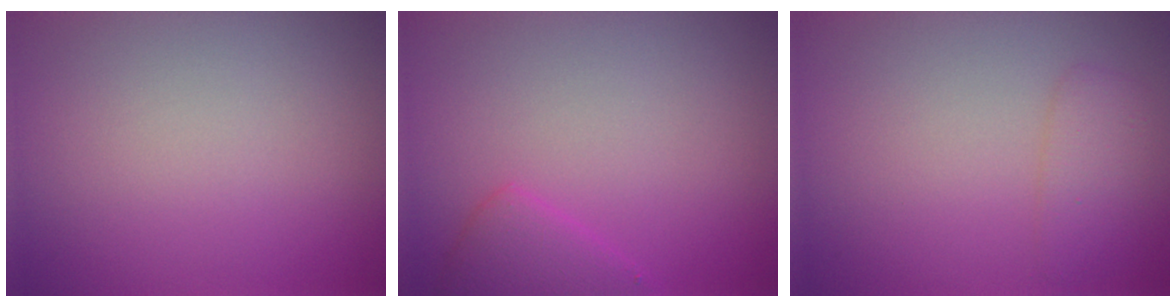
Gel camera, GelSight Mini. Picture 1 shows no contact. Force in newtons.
{"total": 2.3, "press": 2.3, "slide": 0.1}
{"total": 2.1, "press": 2.1, "slide": 0.1}